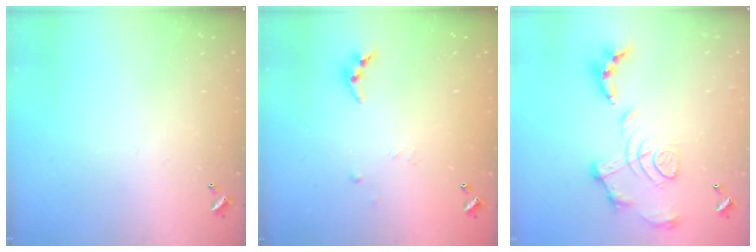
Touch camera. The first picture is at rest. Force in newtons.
{"total": 4.3, "press": 4.3, "slide": 0.4}
{"total": 1.7, "press": 1.1, "slide": 1.3}